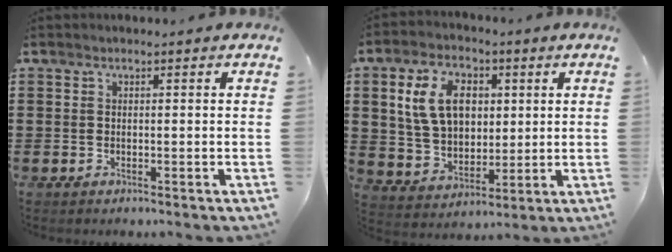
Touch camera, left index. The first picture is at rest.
{"total": 9.8, "force": [3.1, 6.9, 6.2], "torque": [-0.149, 0.017, 0.054]}